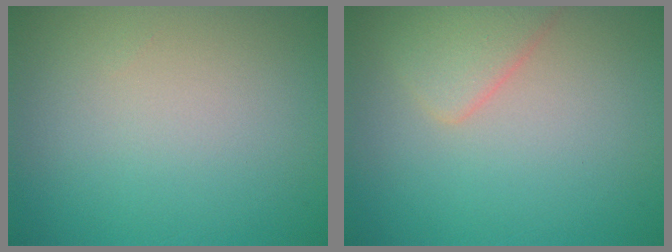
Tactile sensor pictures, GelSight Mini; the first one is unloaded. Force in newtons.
{"total": 2.5, "press": 2.5, "slide": 0.2}